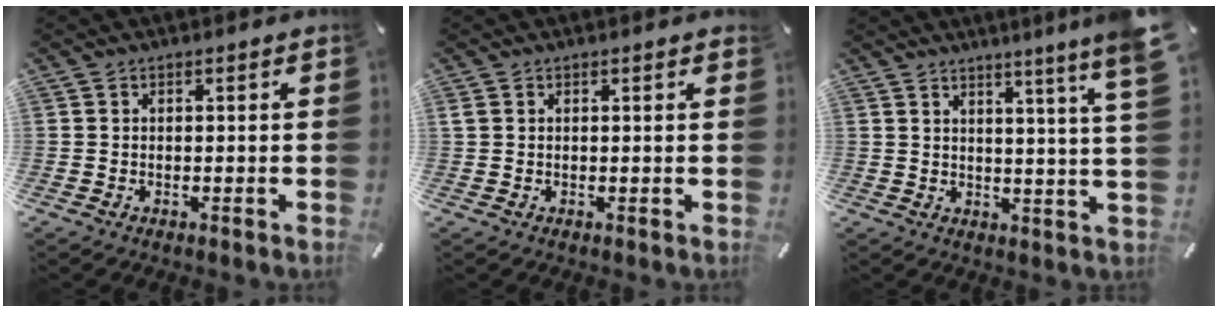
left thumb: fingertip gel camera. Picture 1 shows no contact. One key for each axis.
{"total": 0.7, "fx": 0.4, "fy": 0.2, "fz": 0.5, "tx": -0.010, "ty": 0.000, "tz": 0.007}
{"total": 8.4, "fx": 5.4, "fy": -0.6, "fz": 6.5, "tx": -0.098, "ty": -0.043, "tz": 0.081}